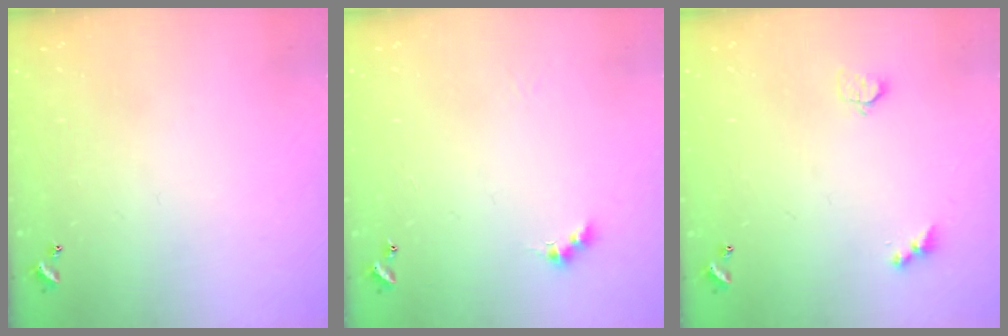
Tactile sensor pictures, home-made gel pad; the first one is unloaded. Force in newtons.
{"total": 3.4, "press": 3.3, "slide": 0.7}
{"total": 3.4, "press": 3.4, "slide": 0.6}